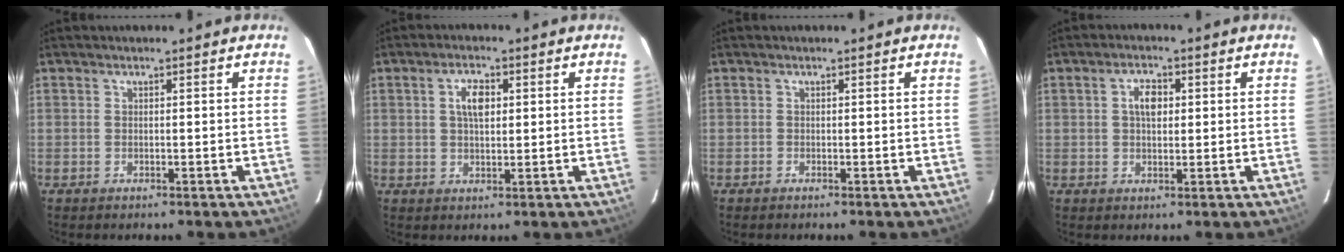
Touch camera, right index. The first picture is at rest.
{"total": 4.4, "force": [1.1, 2.1, 3.6], "torque": [-0.065, 0.009, 0.022]}
{"total": 0.0}
{"total": 3.9, "force": [0.8, 2.3, 3.0], "torque": [-0.052, 0.011, 0.015]}